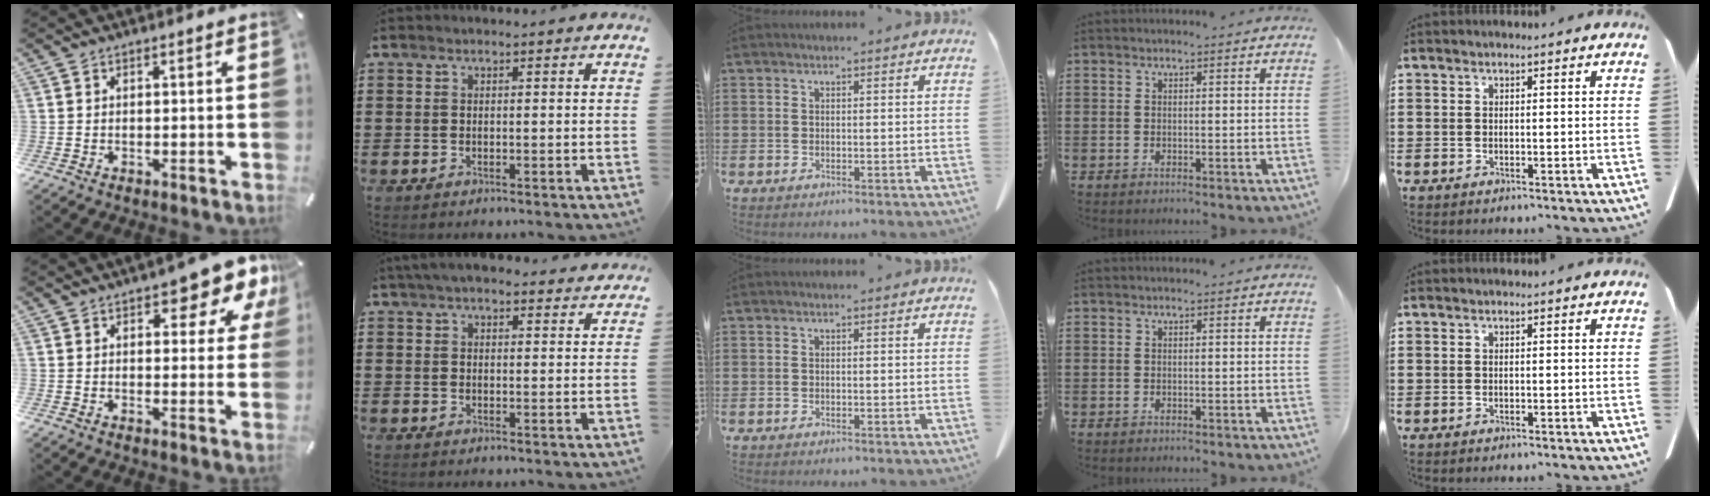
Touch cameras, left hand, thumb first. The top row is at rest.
{"thumb": {"total": 9.5, "force": [6.0, 3.9, 6.2], "torque": [-0.068, -0.038, 0.096]}, "index": {"total": 4.1, "force": [3.6, 1.1, 1.6], "torque": [-0.041, -0.001, 0.068]}}